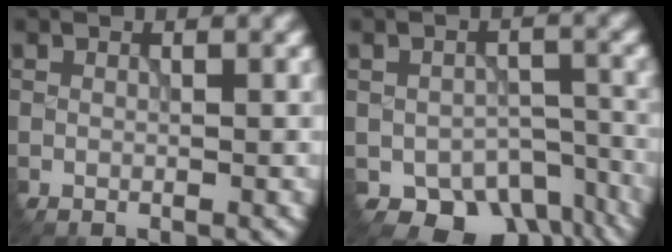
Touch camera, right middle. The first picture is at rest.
{"total": 6.7, "force": [-4.1, 4.3, 3.1], "torque": [-0.034, -0.036, -0.045]}